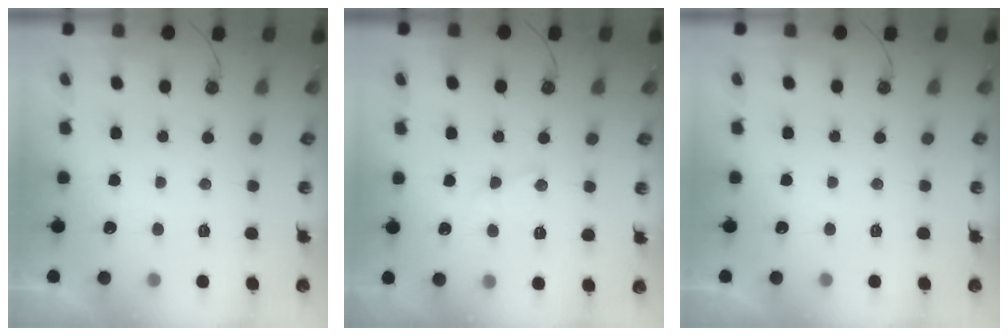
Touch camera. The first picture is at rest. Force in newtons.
{"total": 11.0, "press": 11.0, "slide": 0.8}
{"total": 0.0}